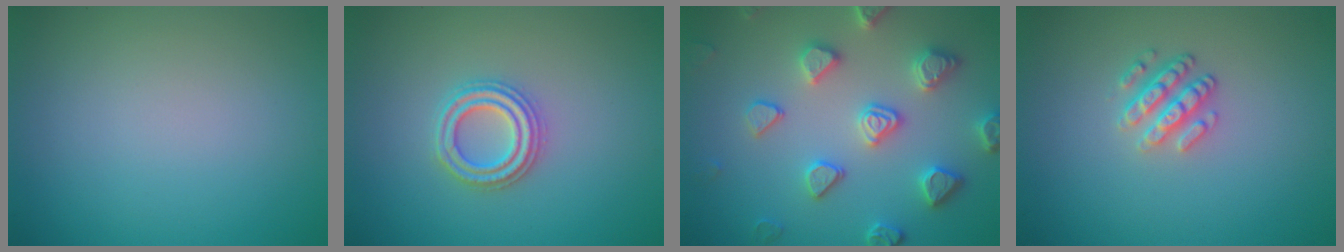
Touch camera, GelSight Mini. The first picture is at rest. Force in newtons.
{"total": 2.7, "press": 2.7, "slide": 0.5}
{"total": 4.7, "press": 4.5, "slide": 1.4}
{"total": 2.6, "press": 2.4, "slide": 1.1}